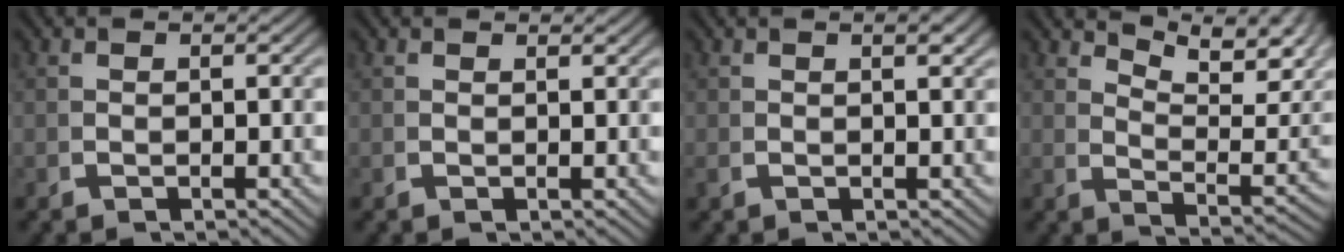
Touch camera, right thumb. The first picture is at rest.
{"total": 0.7, "force": [0.6, 0.1, 0.1], "torque": [0.000, -0.001, 0.010]}
{"total": 1.3, "force": [0.6, 0.3, 1.1], "torque": [-0.016, 0.003, 0.011]}
{"total": 8.6, "force": [4.6, 3.7, 6.2], "torque": [-0.076, 0.012, 0.071]}